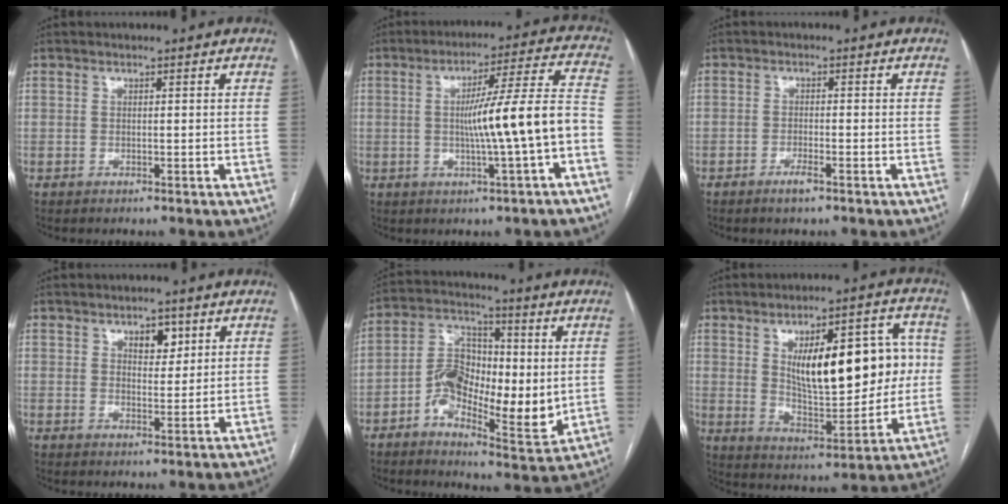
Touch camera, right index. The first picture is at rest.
{"total": 12.1, "force": [-2.4, -0.6, 11.8], "torque": [-0.180, 0.016, -0.036]}
{"total": 2.2, "force": [-1.5, 0.3, 1.6], "torque": [-0.030, -0.001, -0.025]}
{"total": 3.8, "force": [1.9, 2.0, 2.6], "torque": [-0.036, 0.003, 0.030]}
{"total": 13.4, "force": [-1.3, 7.0, 11.3], "torque": [-0.210, 0.017, -0.022]}
{"total": 18.5, "force": [3.1, 7.2, 16.8], "torque": [-0.246, 0.027, 0.058]}